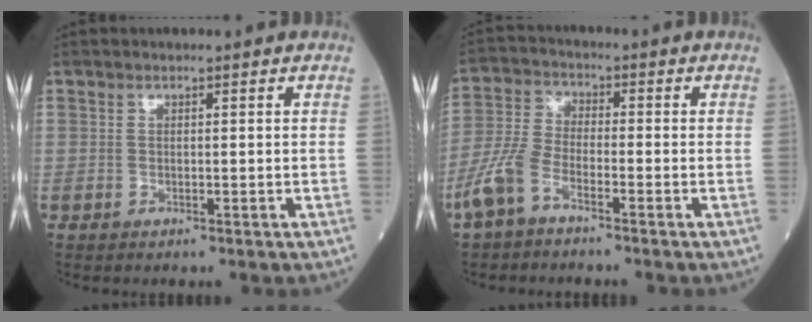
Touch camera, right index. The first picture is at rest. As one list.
[{"total": 6.2, "force": [-4.0, 2.1, 4.3], "torque": [-0.114, -0.003, -0.090]}]